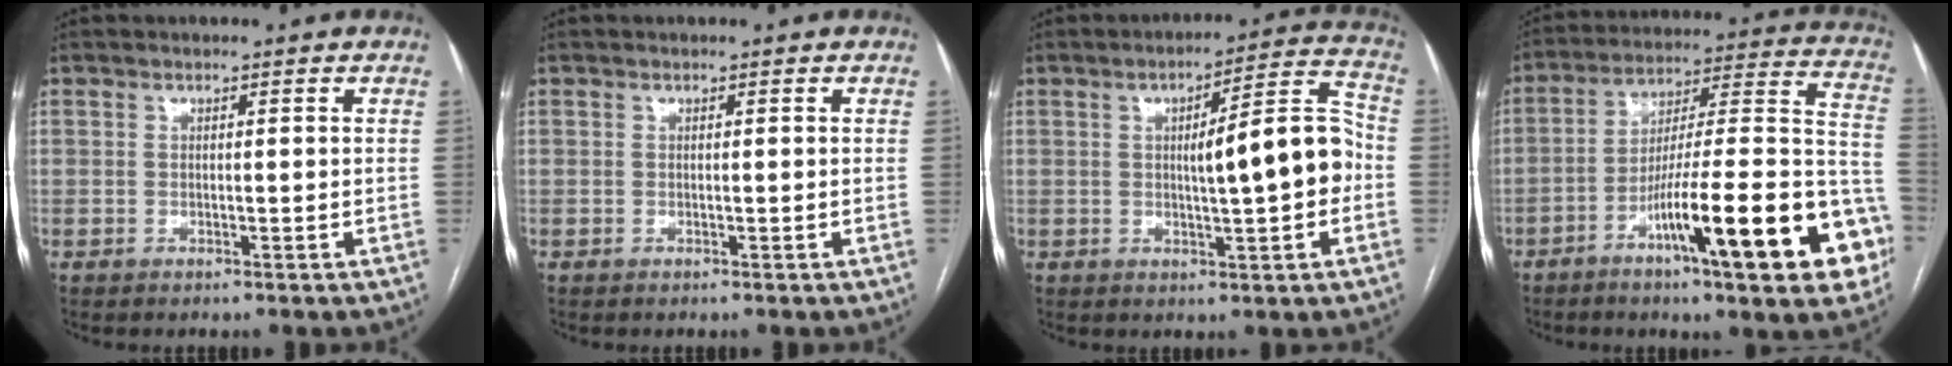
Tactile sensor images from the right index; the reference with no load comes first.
{"total": 0.0}
{"total": 11.1, "force": [-0.6, 1.7, 11.0], "torque": [-0.152, 0.027, -0.008]}
{"total": 23.9, "force": [-10.4, 2.5, 21.3], "torque": [-0.249, 0.005, -0.157]}